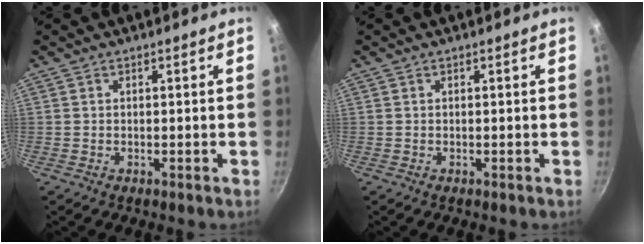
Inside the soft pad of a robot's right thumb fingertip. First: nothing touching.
{"total": 0.0}